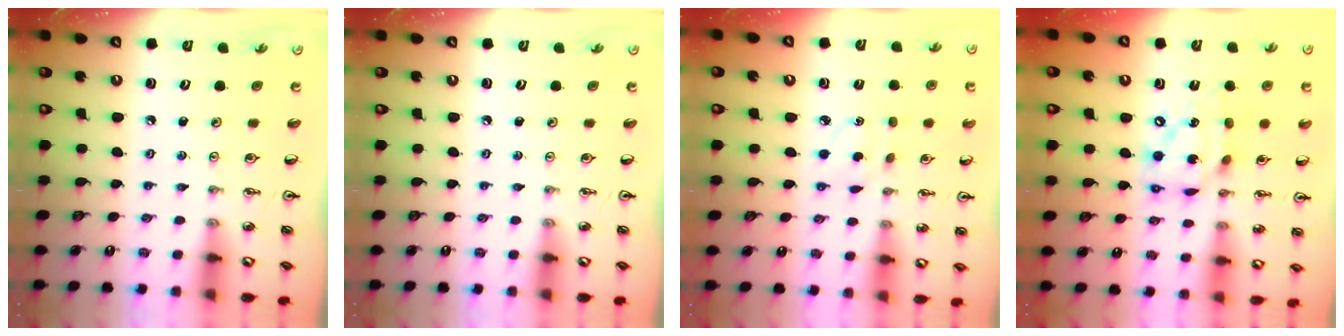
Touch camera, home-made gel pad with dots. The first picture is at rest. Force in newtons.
{"total": 0.0}
{"total": 3.0, "press": 2.9, "slide": 0.8}
{"total": 14.0, "press": 13.9, "slide": 1.6}